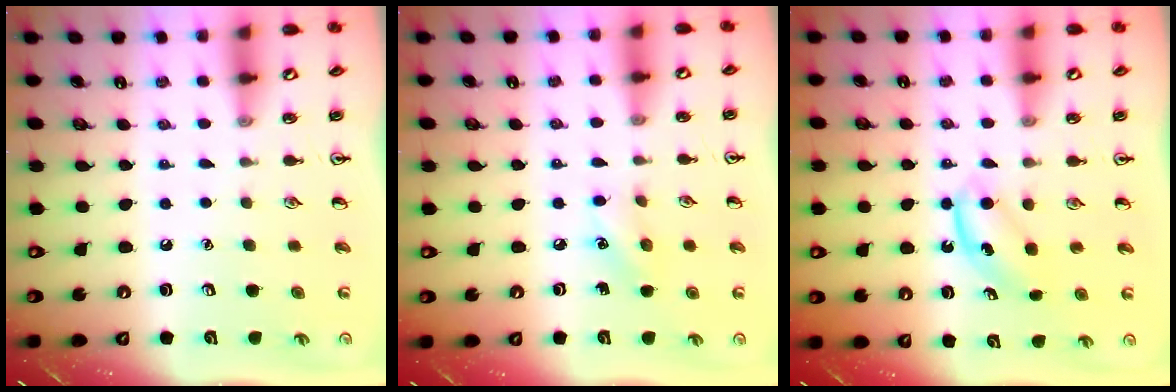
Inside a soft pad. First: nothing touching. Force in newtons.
{"total": 6.0, "press": 5.8, "slide": 1.7}
{"total": 5.0, "press": 4.9, "slide": 1.1}